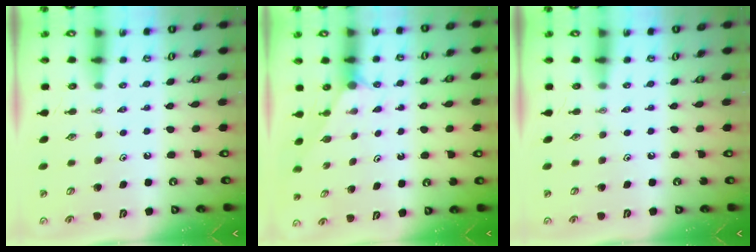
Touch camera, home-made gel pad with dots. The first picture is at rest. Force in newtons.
{"total": 0.9, "press": 0.9, "slide": 0.2}
{"total": 0.0}